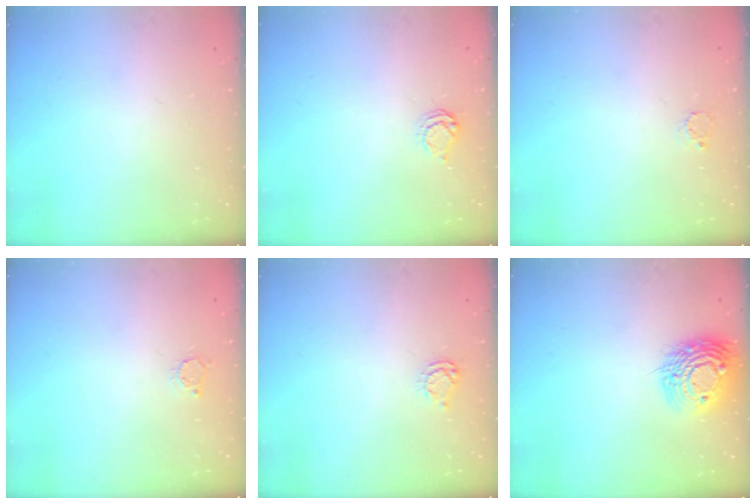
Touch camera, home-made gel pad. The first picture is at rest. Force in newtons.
{"total": 4.9, "press": 4.9, "slide": 0.7}
{"total": 2.3, "press": 2.3, "slide": 0.2}
{"total": 2.8, "press": 2.8, "slide": 0.3}
{"total": 4.2, "press": 4.2, "slide": 0.6}
{"total": 15.0, "press": 15.0, "slide": 1.2}